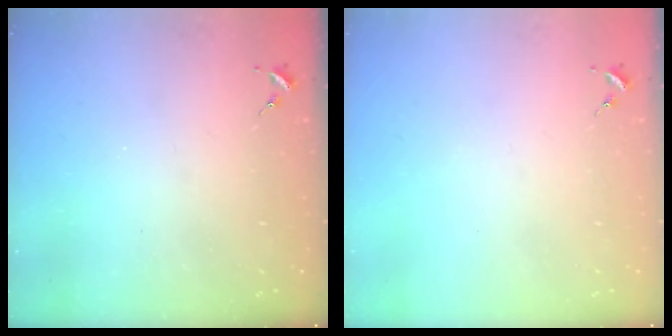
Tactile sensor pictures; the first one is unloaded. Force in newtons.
{"total": 0.0}